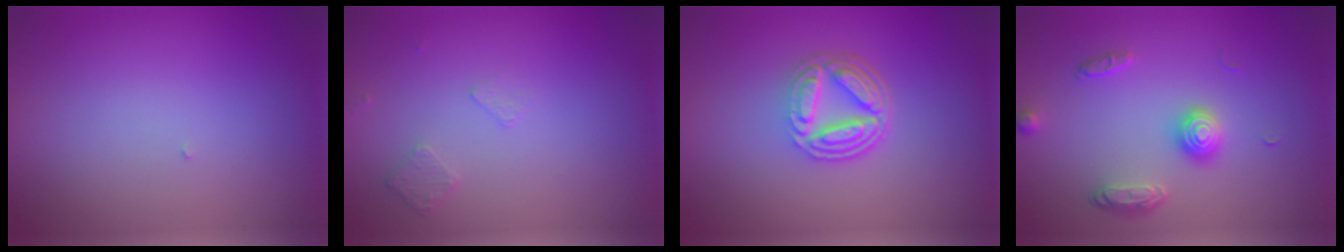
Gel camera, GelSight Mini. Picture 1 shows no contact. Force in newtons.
{"total": 0.8, "press": 0.6, "slide": 0.5}
{"total": 5.3, "press": 3.9, "slide": 3.7}
{"total": 2.6, "press": 2.2, "slide": 1.5}